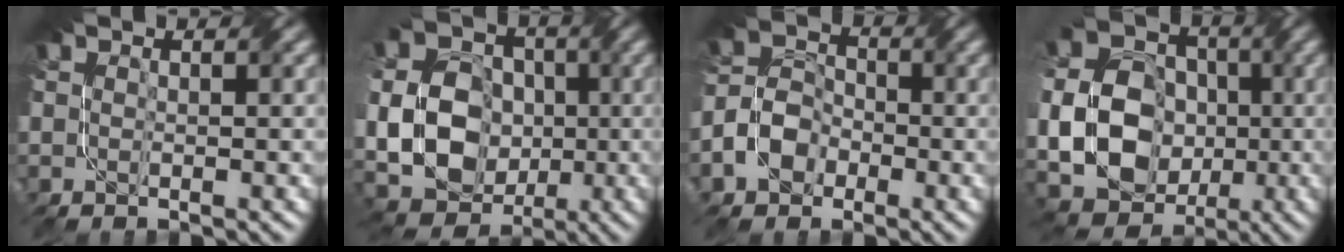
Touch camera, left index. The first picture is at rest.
{"total": 13.9, "force": [-1.8, 11.5, 7.6], "torque": [-0.162, -0.011, -0.045]}
{"total": 4.1, "force": [-2.6, 2.7, 1.7], "torque": [-0.030, 0.002, -0.057]}
{"total": 13.6, "force": [-2.3, 11.1, 7.4], "torque": [-0.150, -0.023, -0.050]}